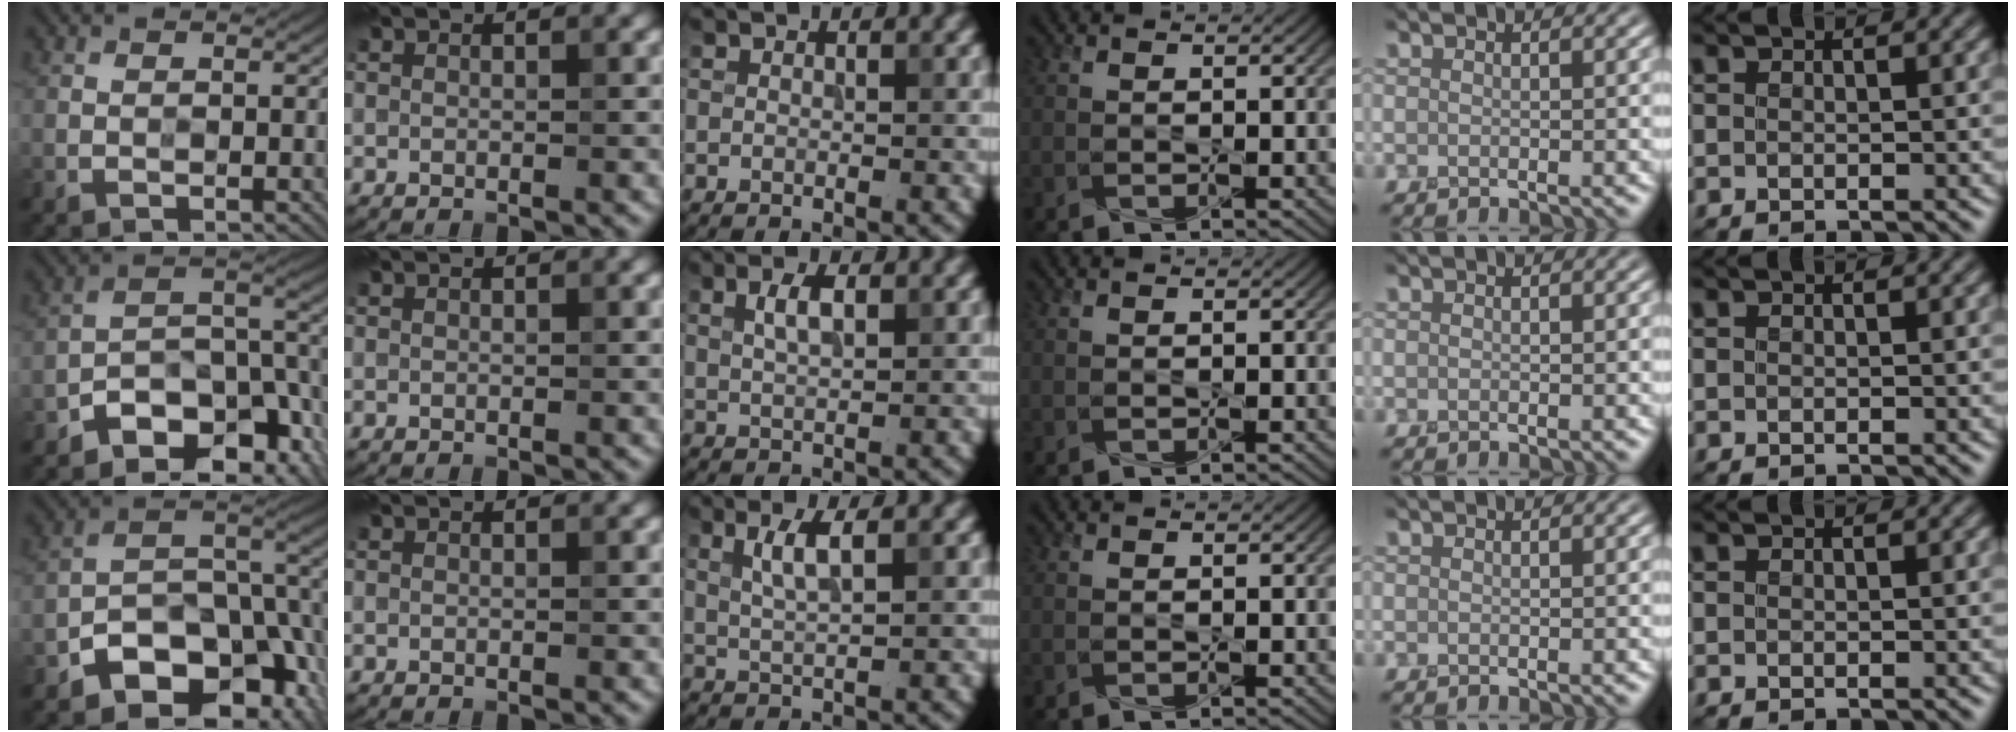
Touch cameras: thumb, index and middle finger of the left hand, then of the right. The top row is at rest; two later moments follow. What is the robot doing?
{"motion": "wipe", "object": "whiteboard"}